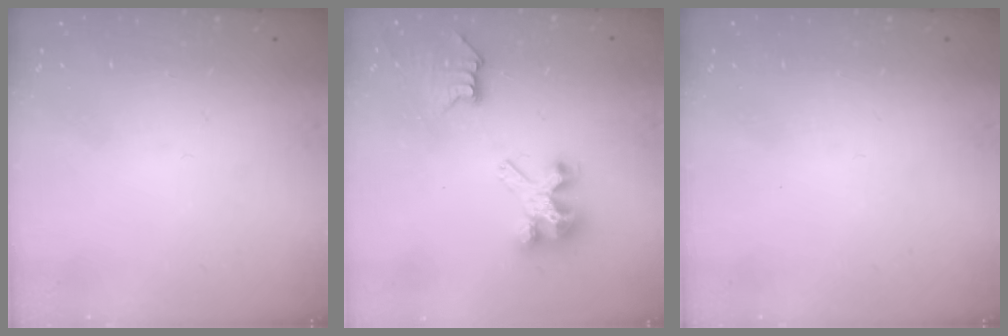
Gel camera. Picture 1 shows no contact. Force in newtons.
{"total": 7.4, "press": 7.4, "slide": 0.0}
{"total": 0.0}